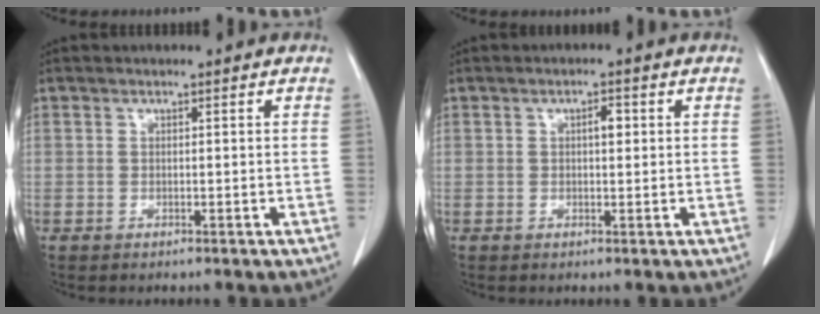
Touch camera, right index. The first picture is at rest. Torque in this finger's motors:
{"motor_torque": [0.31, -0.05, 0.10, 0.05]}